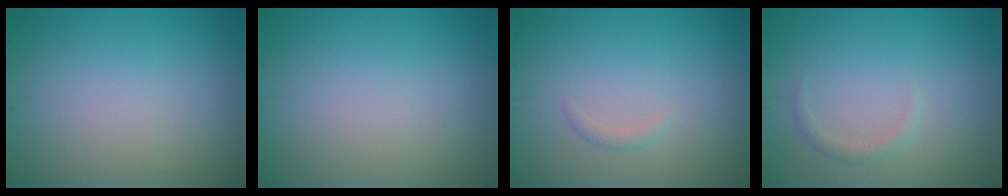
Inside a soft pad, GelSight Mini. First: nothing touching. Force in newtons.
{"total": 0.0}
{"total": 0.7, "press": 0.7, "slide": 0.0}
{"total": 1.0, "press": 1.0, "slide": 0.1}